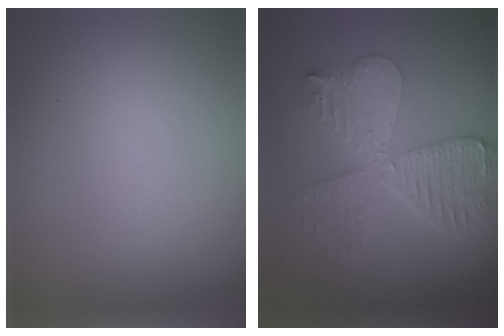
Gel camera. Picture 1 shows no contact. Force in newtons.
{"total": 5.5, "press": 5.5, "slide": 0.8}